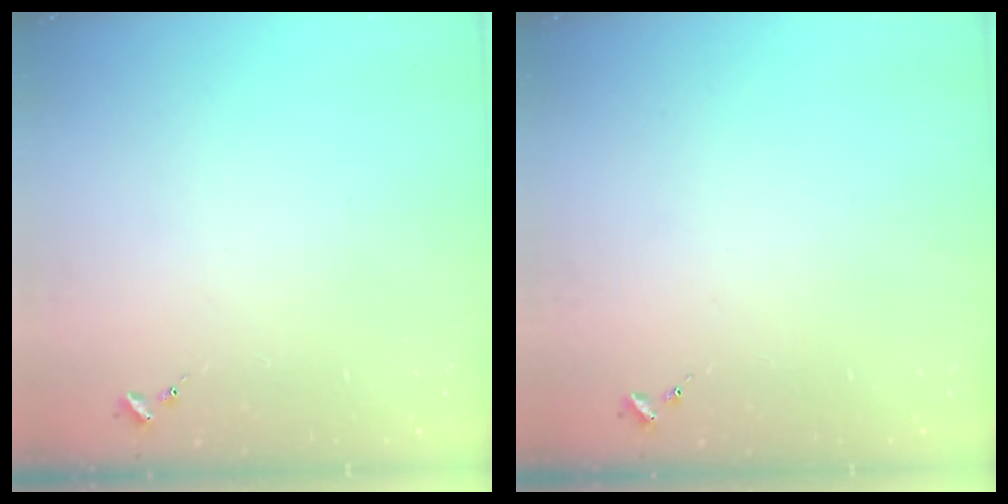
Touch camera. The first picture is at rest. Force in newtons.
{"total": 0.0}